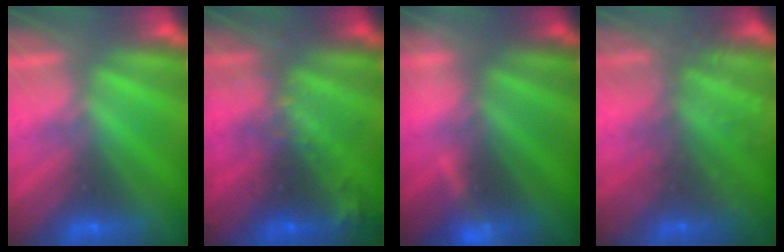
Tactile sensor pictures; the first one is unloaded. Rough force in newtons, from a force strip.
{"total": 7.7}
{"total": 3.4}
{"total": 8.7}